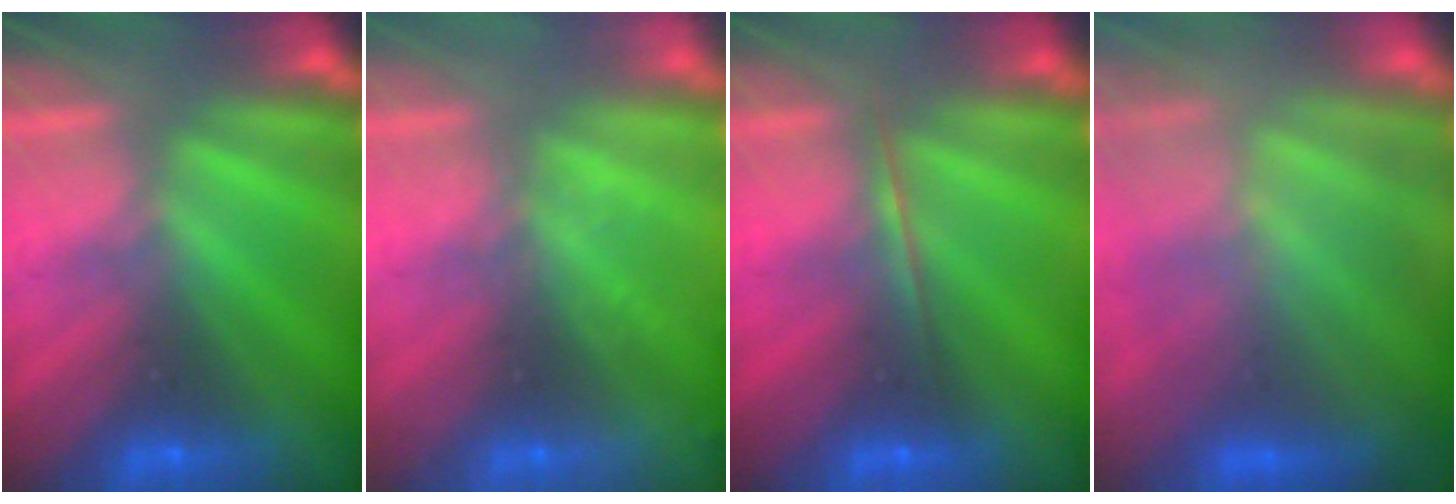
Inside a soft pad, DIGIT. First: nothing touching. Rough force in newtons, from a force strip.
{"total": 2.3}
{"total": 1.7}
{"total": 10.5}